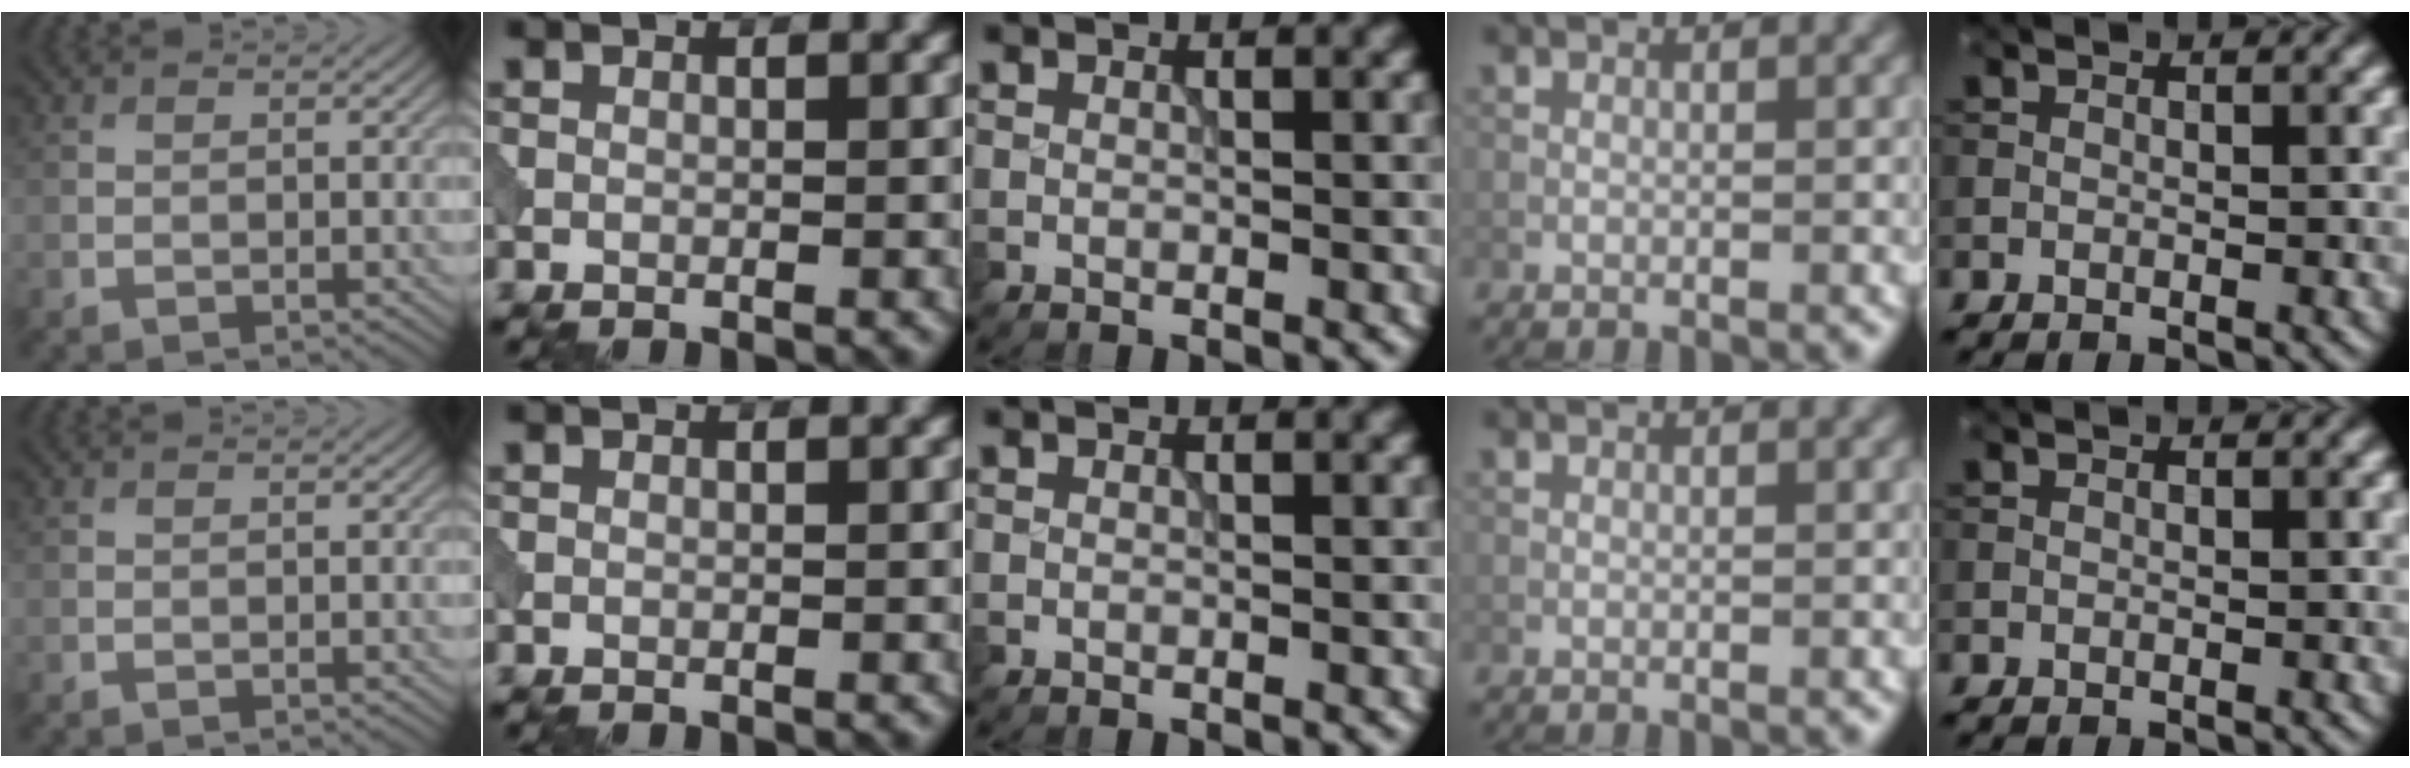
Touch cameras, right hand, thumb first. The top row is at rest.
{}